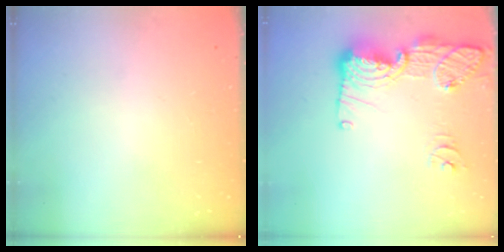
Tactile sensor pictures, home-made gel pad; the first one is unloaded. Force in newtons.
{"total": 17.6, "press": 17.3, "slide": 3.3}